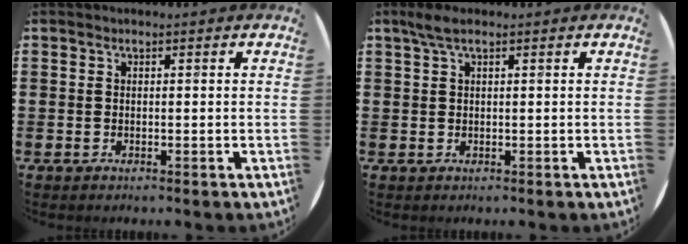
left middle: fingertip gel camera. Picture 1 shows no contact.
{"total": 2.0, "force": [1.2, 0.4, 1.6], "torque": [-0.032, 0.005, 0.021]}